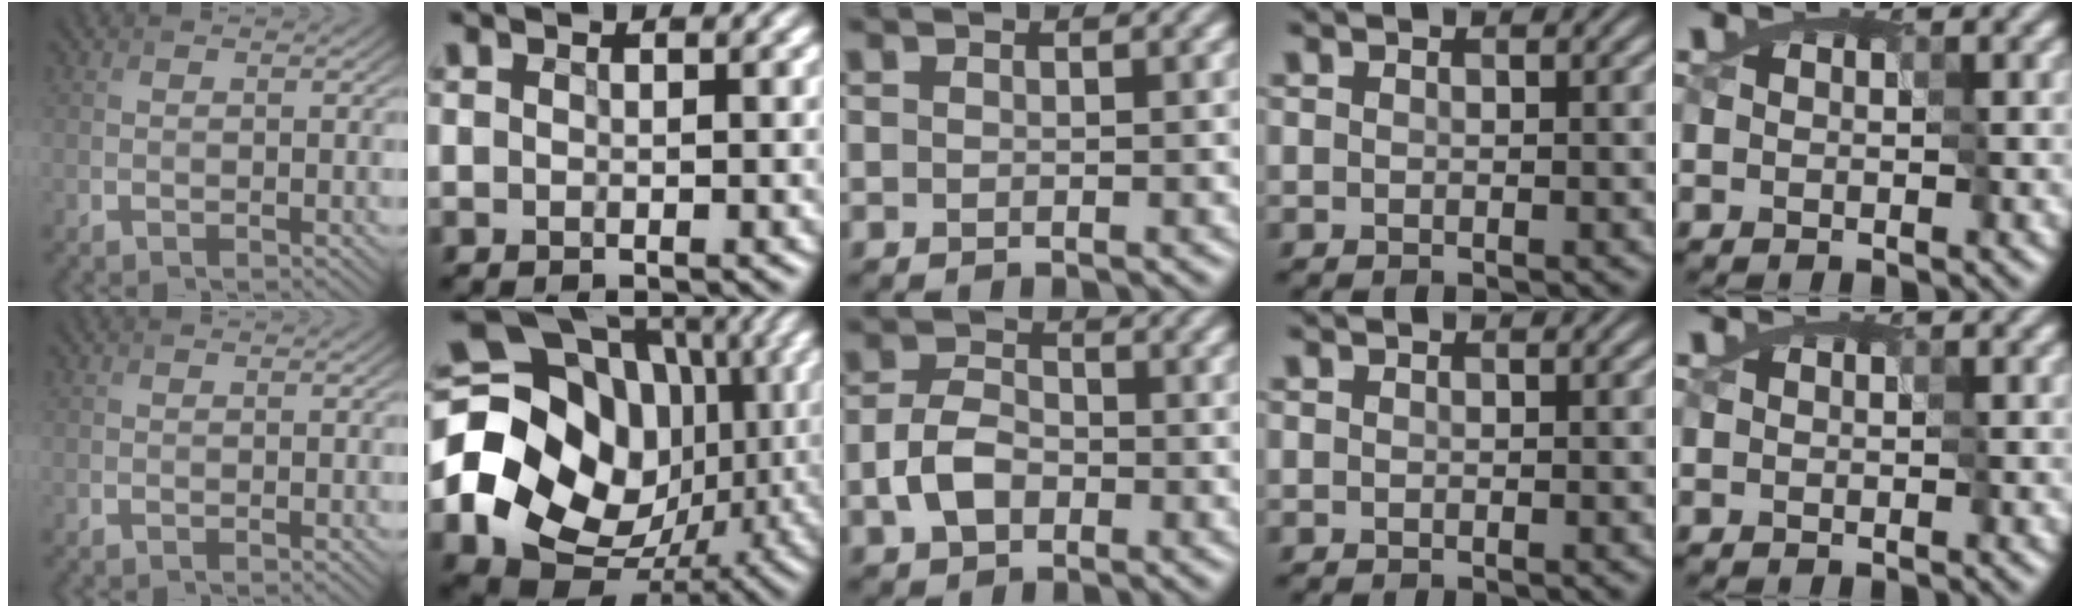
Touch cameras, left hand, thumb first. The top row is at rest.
{"index": {"total": 19.9, "force": [0.5, 16.8, 10.6], "torque": [-0.205, -0.011, 0.010]}, "middle": {"total": 3.7, "force": [-1.1, 2.6, 2.4], "torque": [-0.050, 0.004, -0.028]}}